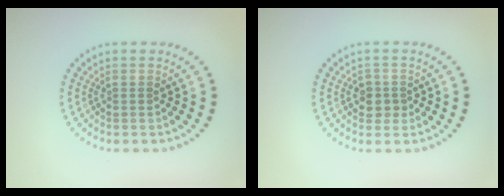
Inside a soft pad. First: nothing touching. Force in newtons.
{"total": 1.7, "press": 1.6, "slide": 0.5}